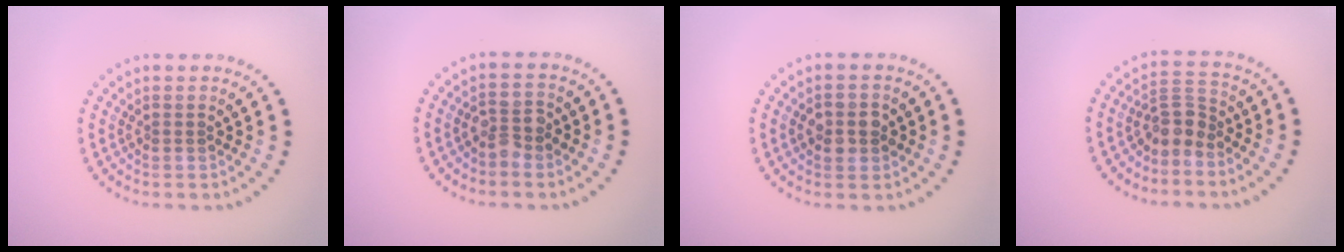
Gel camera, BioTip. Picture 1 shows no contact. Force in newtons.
{"total": 2.3, "press": 2.2, "slide": 0.6}
{"total": 2.5, "press": 2.4, "slide": 0.5}
{"total": 2.7, "press": 2.1, "slide": 1.7}